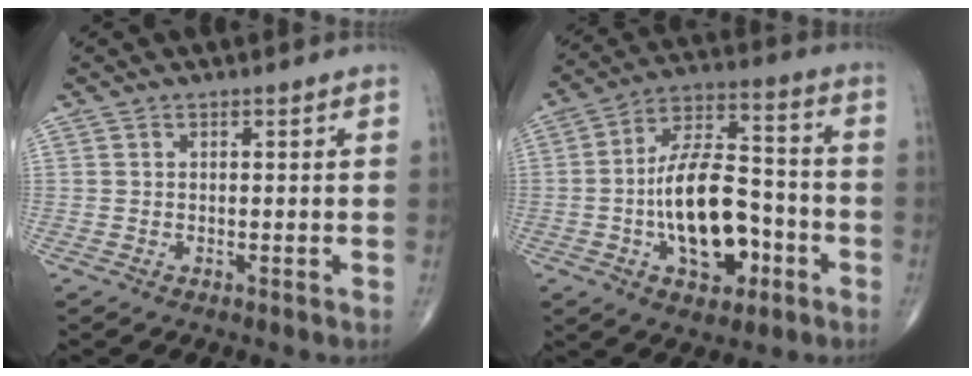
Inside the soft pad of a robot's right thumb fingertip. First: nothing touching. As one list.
[{"total": 17.5, "force": [-4.6, 9.2, 14.1], "torque": [-0.216, 0.042, -0.076]}]